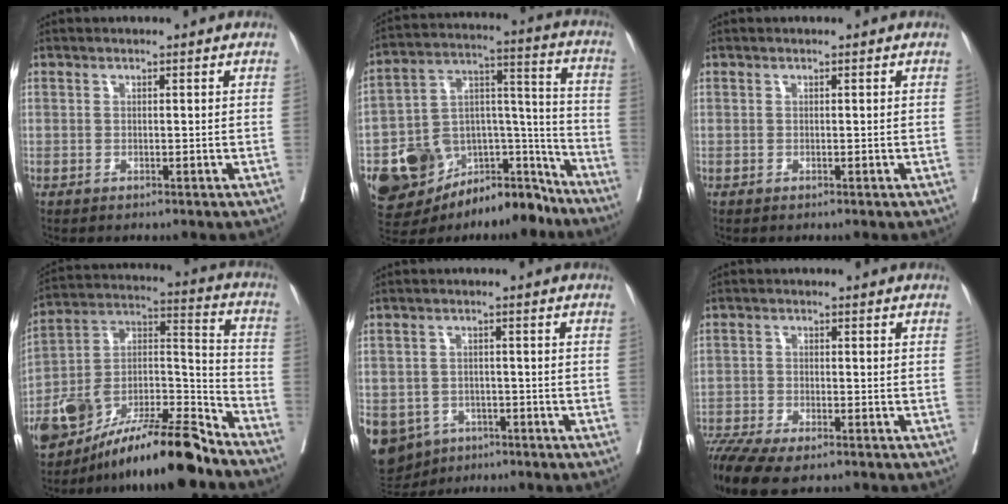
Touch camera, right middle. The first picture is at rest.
{"total": 19.0, "force": [-13.6, 8.6, 10.1], "torque": [-0.163, 0.058, -0.214]}
{"total": 0.0}
{"total": 20.1, "force": [-15.6, 4.2, 11.9], "torque": [-0.214, 0.022, -0.275]}
{"total": 12.1, "force": [-6.5, 9.5, 3.6], "torque": [-0.105, -0.002, -0.087]}
{"total": 9.4, "force": [-7.4, 2.4, 5.2], "torque": [-0.094, -0.011, -0.126]}